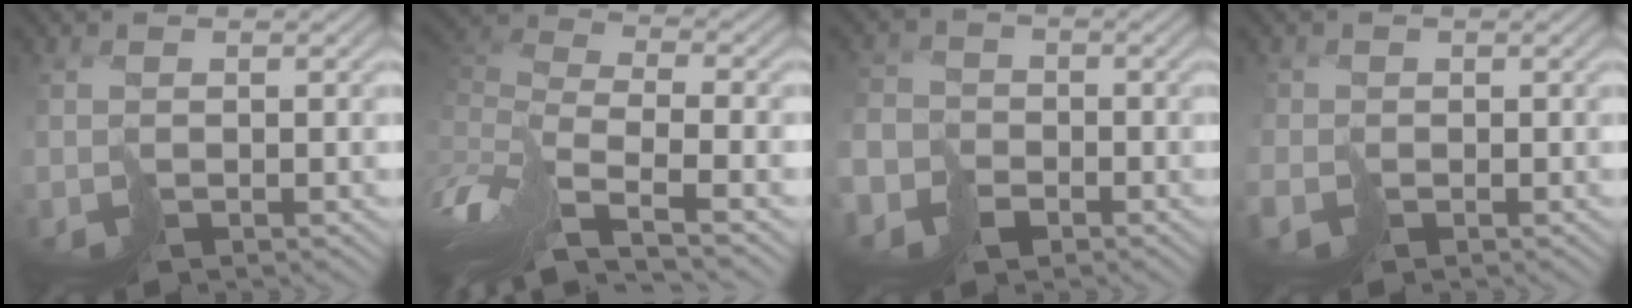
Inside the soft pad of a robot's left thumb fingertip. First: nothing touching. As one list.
[{"total": 10.4, "force": [-4.8, 2.7, 8.8], "torque": [-0.220, 0.007, -0.085]}, {"total": 6.7, "force": [-4.2, 4.9, 1.9], "torque": [-0.054, -0.025, -0.092]}, {"total": 1.8, "force": [-0.8, 1.6, 0.4], "torque": [-0.001, -0.005, -0.015]}]